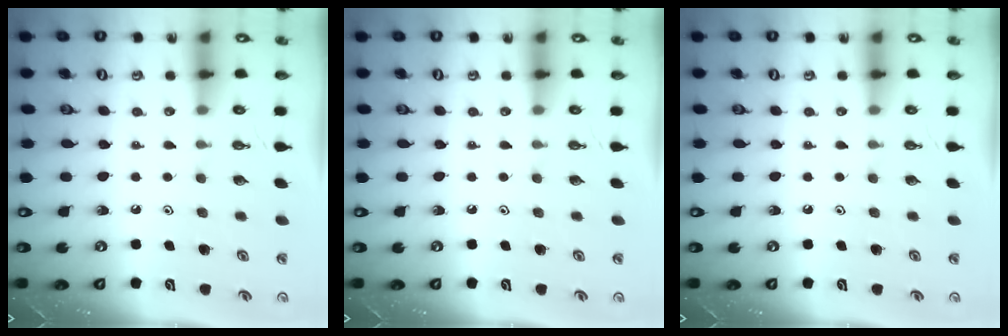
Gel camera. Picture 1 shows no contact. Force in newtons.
{"total": 0.0}
{"total": 0.0}